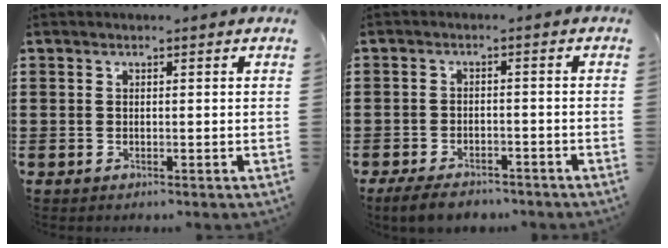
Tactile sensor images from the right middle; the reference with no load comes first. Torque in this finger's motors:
{"motor_torque": [1.61, 0.20, 0.43, 0.13]}